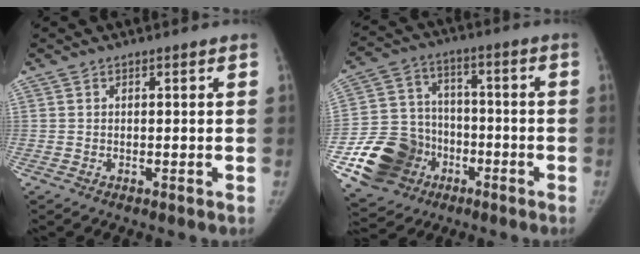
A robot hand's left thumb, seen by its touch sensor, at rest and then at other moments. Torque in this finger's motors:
{"motor_torque": [-0.42, 0.60, 0.09, 0.12, 0.06]}